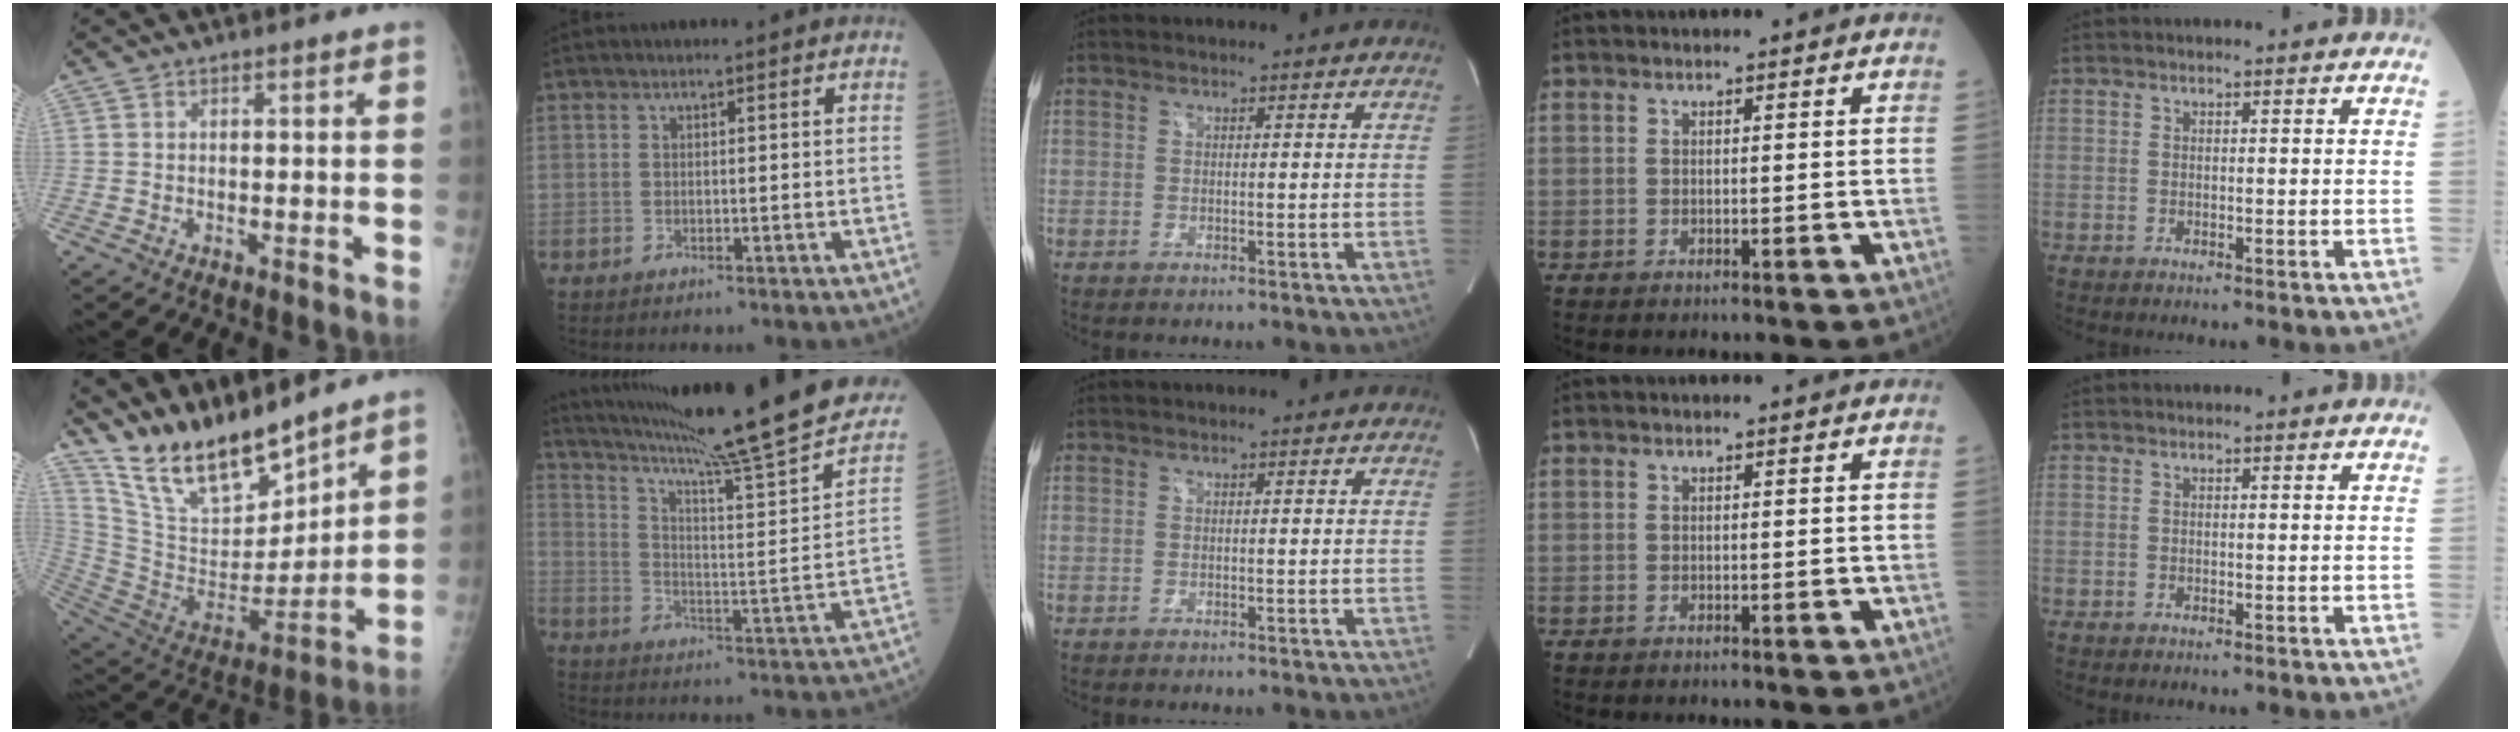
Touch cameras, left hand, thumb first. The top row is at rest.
{"thumb": {"total": 18.7, "force": [16.0, 5.4, 8.1], "torque": [-0.109, -0.094, 0.307]}, "index": {"total": 28.1, "force": [23.7, 0.1, 15.2], "torque": [-0.249, -0.061, 0.324]}}